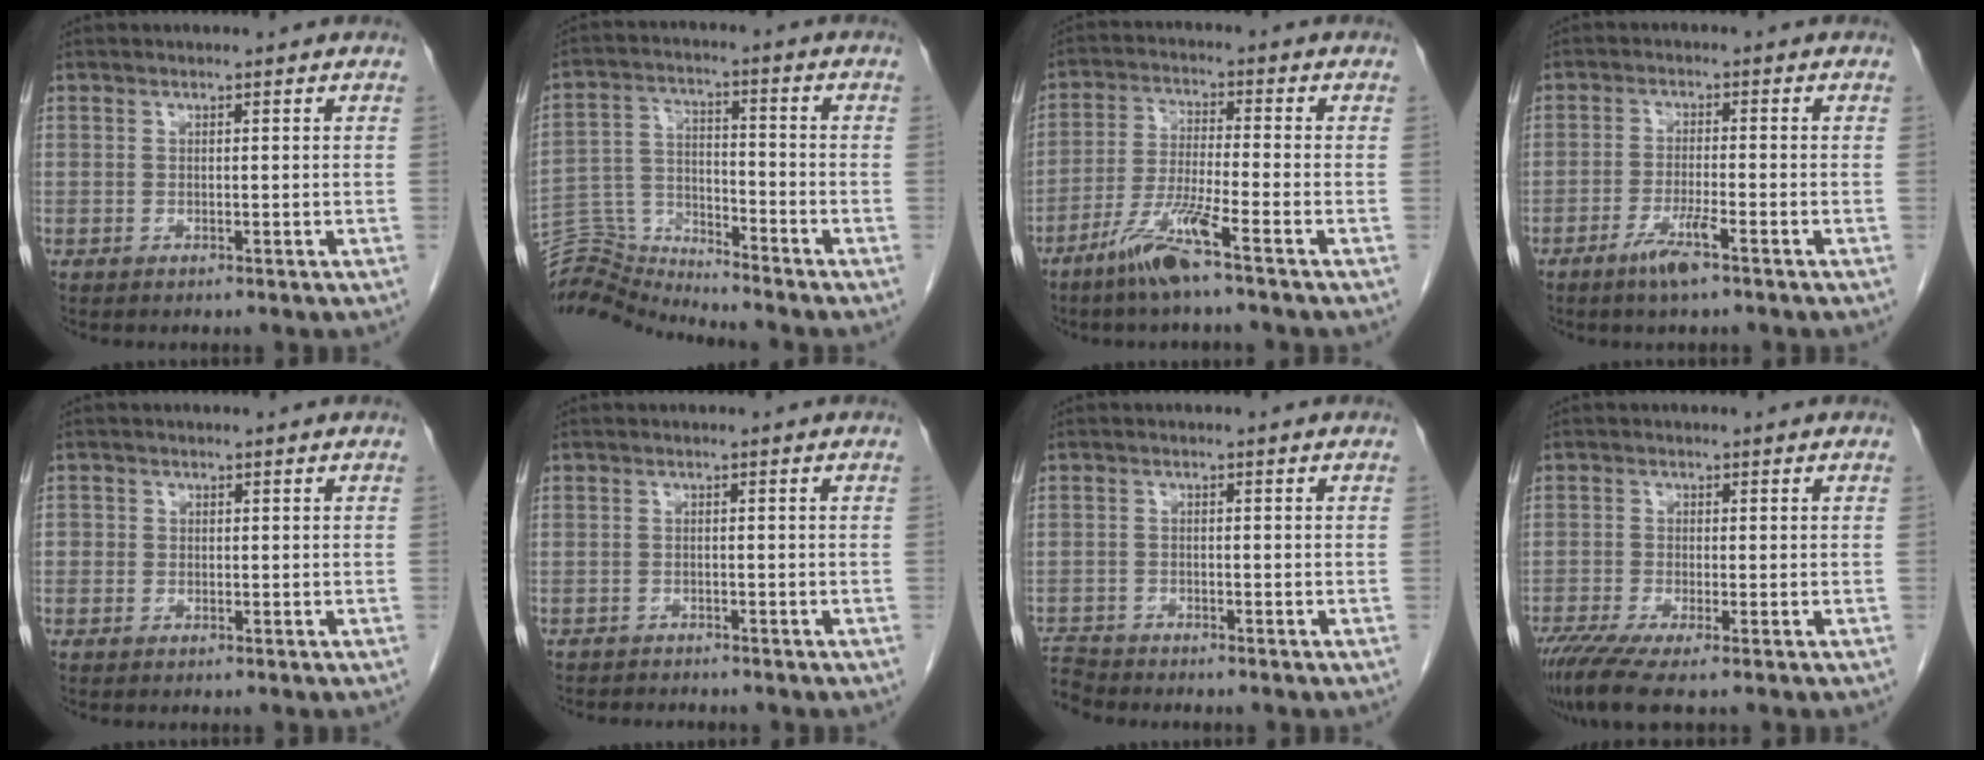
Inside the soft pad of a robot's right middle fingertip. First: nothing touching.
{"total": 9.4, "force": [-9.1, -1.3, -1.7], "torque": [0.019, 0.038, -0.171]}
{"total": 7.8, "force": [-5.1, -0.5, 5.9], "torque": [-0.123, -0.017, -0.104]}
{"total": 4.4, "force": [-2.8, 0.0, 3.4], "torque": [-0.070, -0.008, -0.055]}
{"total": 1.2, "force": [-0.2, 1.2, 0.2], "torque": [0.008, 0.007, -0.006]}
{"total": 2.5, "force": [-2.4, 0.7, 0.1], "torque": [-0.001, -0.007, -0.037]}
{"total": 3.9, "force": [-3.9, 0.3, -0.1], "torque": [0.002, -0.014, -0.073]}
{"total": 5.9, "force": [-4.2, 0.4, 4.2], "torque": [-0.071, -0.015, -0.076]}